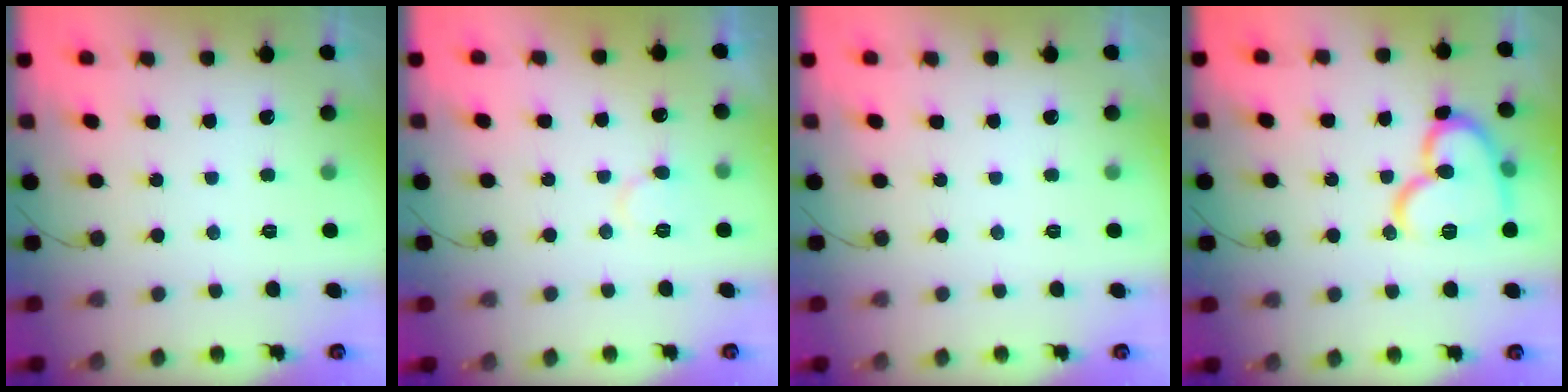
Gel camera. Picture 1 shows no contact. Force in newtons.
{"total": 6.3, "press": 6.3, "slide": 0.6}
{"total": 0.0}
{"total": 15.3, "press": 15.2, "slide": 1.5}